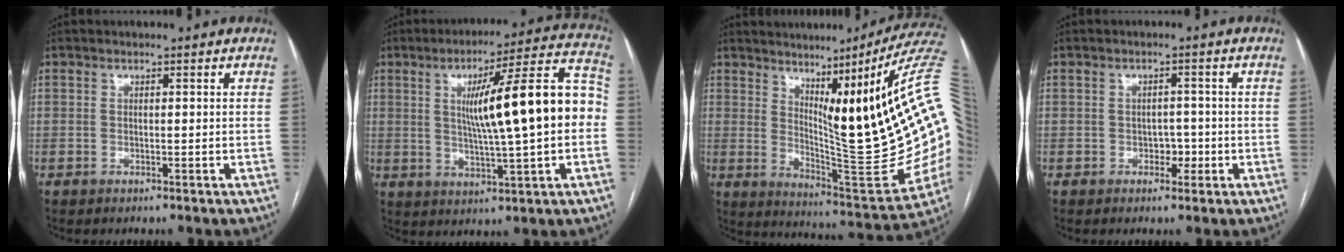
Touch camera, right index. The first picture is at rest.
{"total": 17.5, "force": [1.1, 1.3, 17.4], "torque": [-0.260, 0.029, 0.016]}
{"total": 23.2, "force": [5.2, 2.0, 22.5], "torque": [-0.260, -0.010, 0.073]}
{"total": 2.3, "force": [-0.8, 1.6, 1.5], "torque": [-0.016, 0.006, -0.008]}